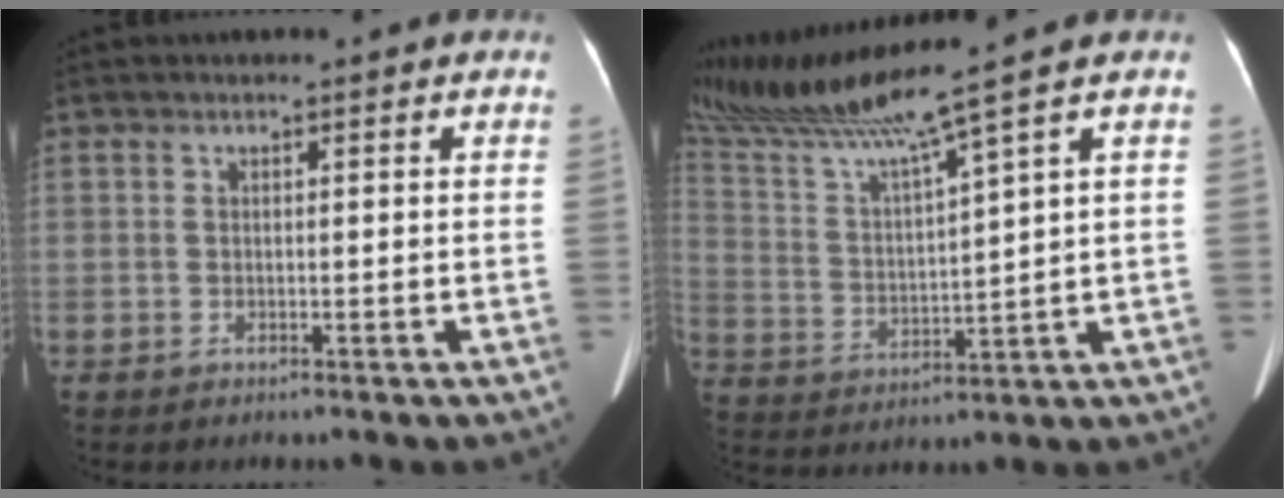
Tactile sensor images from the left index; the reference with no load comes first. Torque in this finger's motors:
{"motor_torque": [-0.43, -0.60, -0.01, 0.02]}